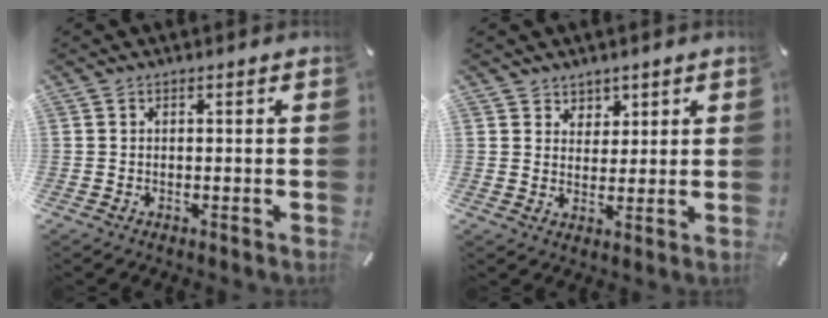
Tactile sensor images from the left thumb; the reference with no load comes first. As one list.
[{"total": 4.3, "force": [2.7, 3.3, -0.3], "torque": [0.015, -0.014, 0.045]}]